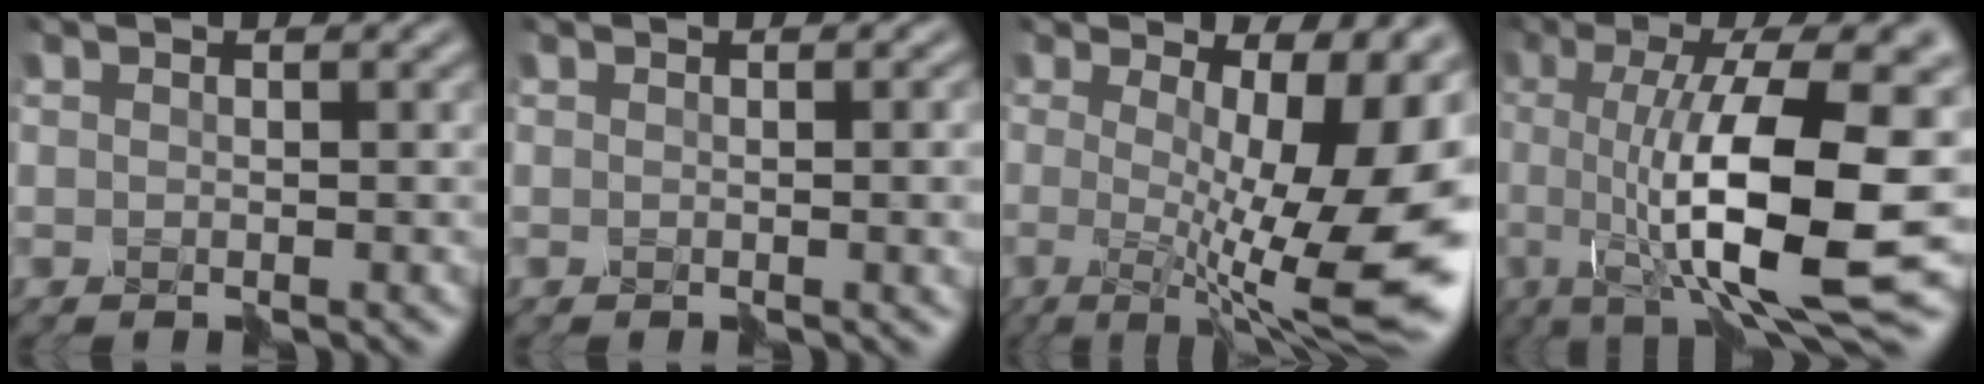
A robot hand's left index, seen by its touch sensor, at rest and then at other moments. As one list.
[{"total": 2.8, "force": [-0.2, 0.9, 2.7], "torque": [-0.027, -0.009, 0.002]}, {"total": 12.3, "force": [0.0, 3.6, 11.8], "torque": [-0.144, -0.007, 0.002]}, {"total": 13.5, "force": [-1.4, 3.3, 13.0], "torque": [-0.182, -0.005, -0.023]}]